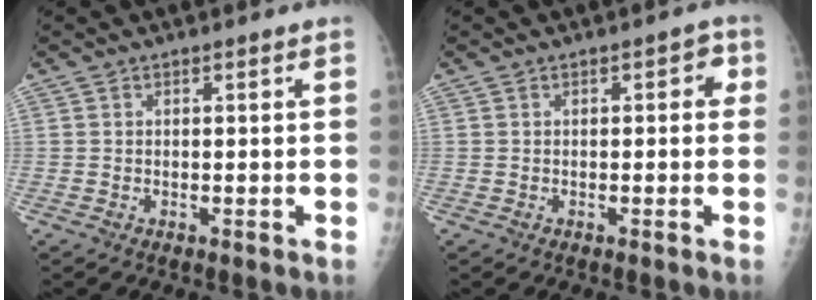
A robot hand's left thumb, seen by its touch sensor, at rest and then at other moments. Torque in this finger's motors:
{"motor_torque": [-0.24, 0.21, -0.24, -0.19, 0.02]}